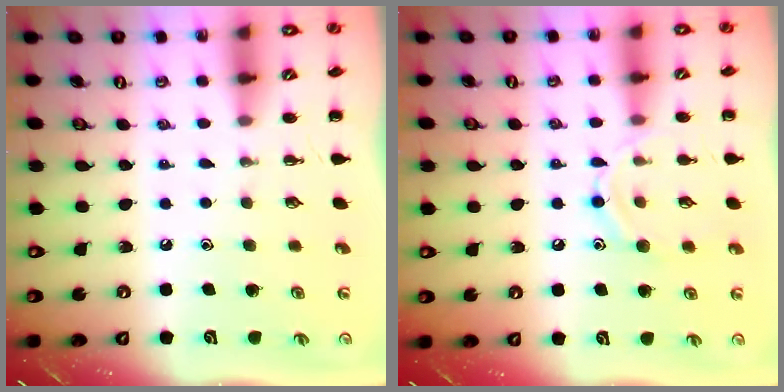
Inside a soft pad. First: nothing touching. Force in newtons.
{"total": 9.0, "press": 8.9, "slide": 1.2}